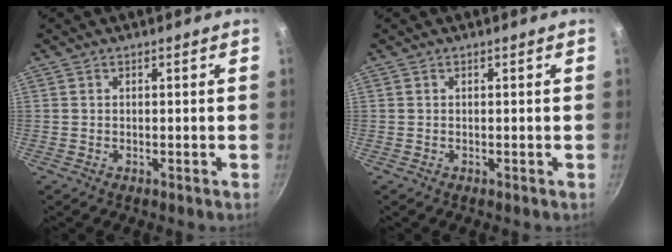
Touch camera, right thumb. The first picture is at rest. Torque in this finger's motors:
{"motor_torque": [-0.01, -0.01, 0.00, 0.00, 0.00]}